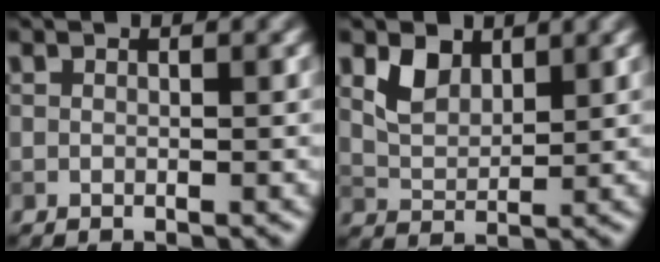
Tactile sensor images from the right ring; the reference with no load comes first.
{"total": 3.1, "force": [1.8, 1.9, 1.7], "torque": [-0.038, -0.004, 0.037]}